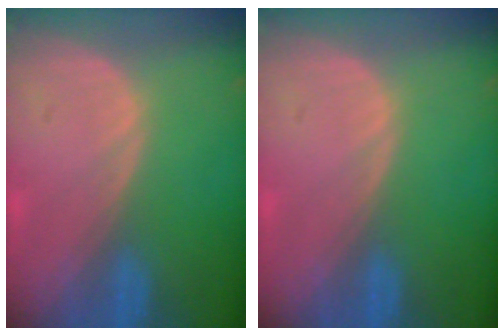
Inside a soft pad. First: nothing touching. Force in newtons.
{"total": 0.0}